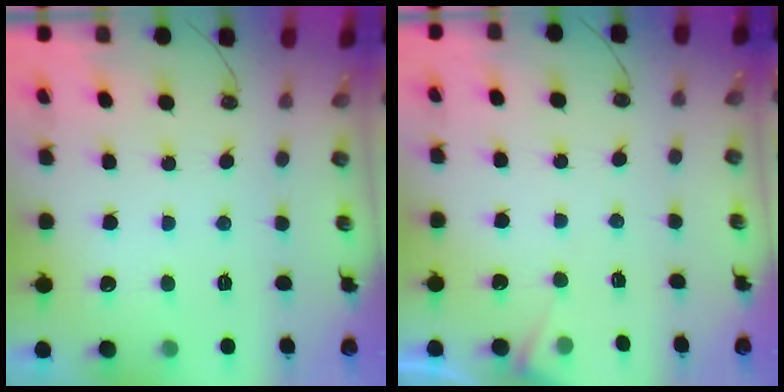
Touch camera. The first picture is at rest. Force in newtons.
{"total": 4.4, "press": 4.4, "slide": 0.4}